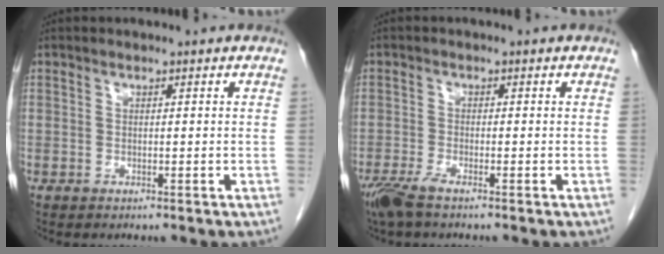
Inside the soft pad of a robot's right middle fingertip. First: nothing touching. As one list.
[{"total": 3.8, "force": [-2.8, 0.4, 2.6], "torque": [-0.055, -0.010, -0.057]}]